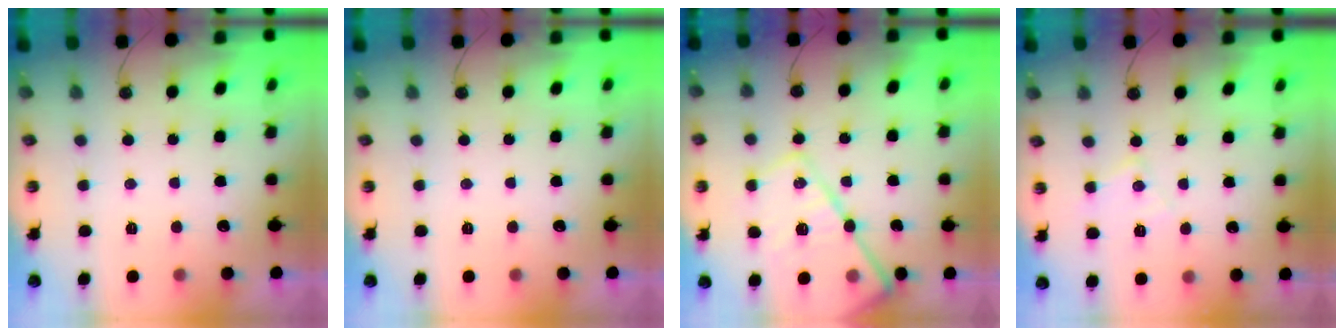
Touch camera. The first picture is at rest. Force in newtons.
{"total": 0.0}
{"total": 18.3, "press": 18.3, "slide": 1.4}
{"total": 6.9, "press": 6.8, "slide": 0.6}